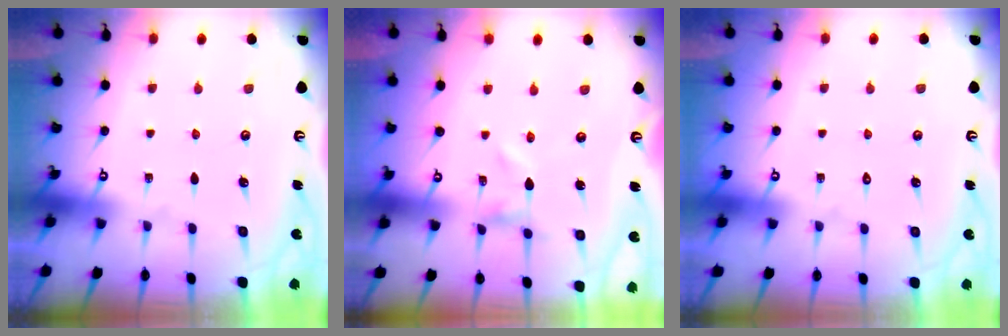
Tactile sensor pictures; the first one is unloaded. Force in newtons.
{"total": 0.0}
{"total": 1.7, "press": 1.7, "slide": 0.1}